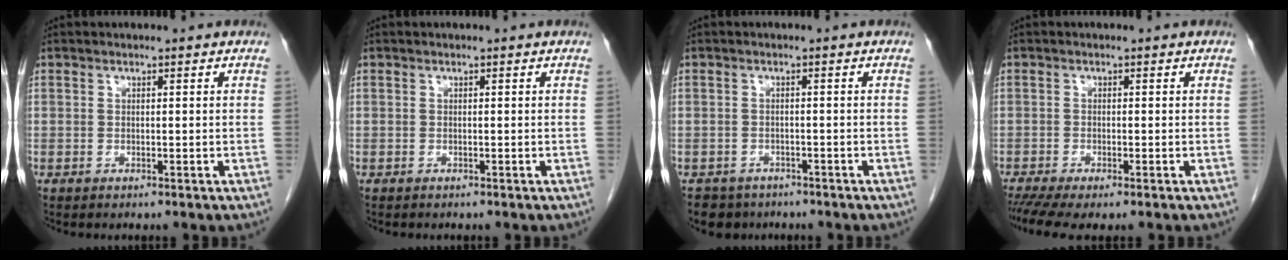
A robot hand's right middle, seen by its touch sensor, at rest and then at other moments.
{"total": 0.0}
{"total": 3.9, "force": [-3.1, 2.4, 0.0], "torque": [-0.005, 0.003, -0.048]}
{"total": 5.2, "force": [-4.0, 0.8, 3.3], "torque": [-0.054, -0.013, -0.067]}